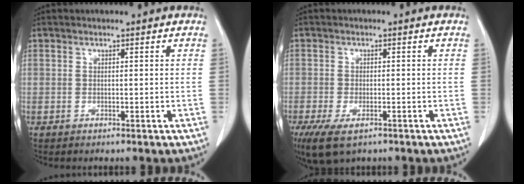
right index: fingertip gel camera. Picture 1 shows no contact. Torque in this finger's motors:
{"motor_torque": [0.67, -0.53, 0.31, 0.07]}